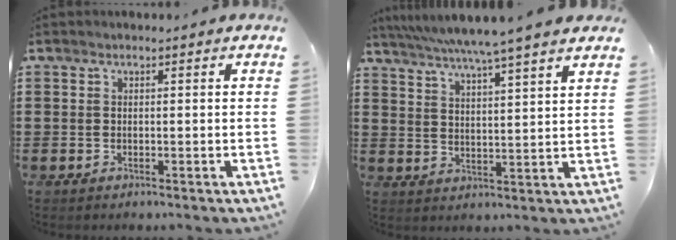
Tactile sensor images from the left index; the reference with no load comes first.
{"total": 5.8, "force": [4.9, -1.3, 2.7], "torque": [-0.069, -0.031, 0.083]}